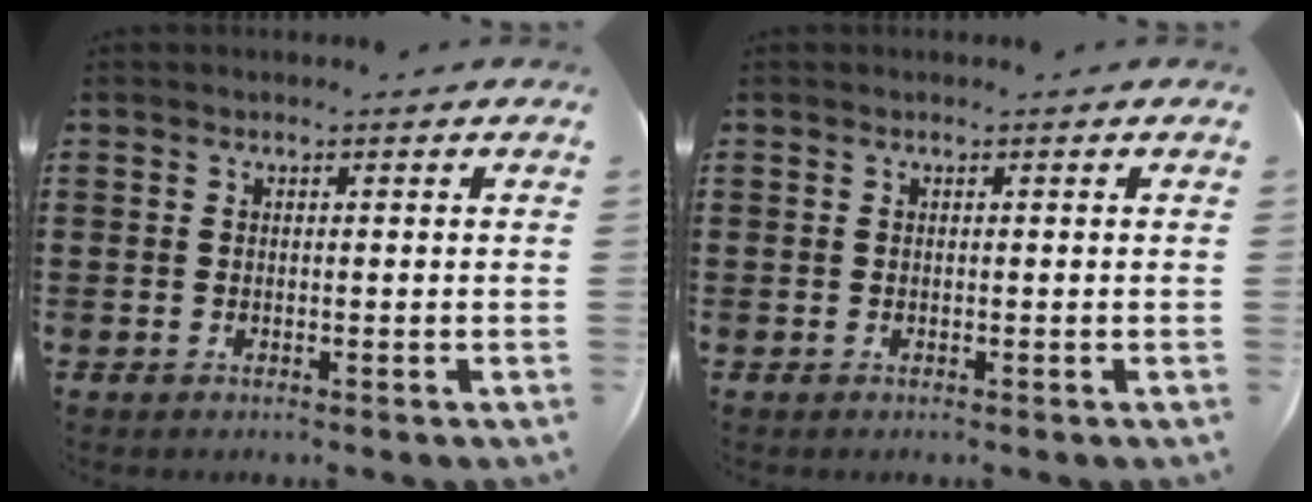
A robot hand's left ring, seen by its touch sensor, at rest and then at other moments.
{"total": 0.0}